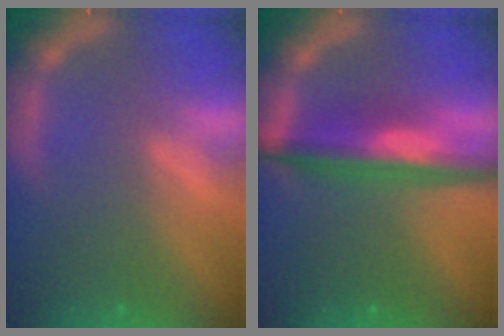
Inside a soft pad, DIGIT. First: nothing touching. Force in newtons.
{"total": 7.1}